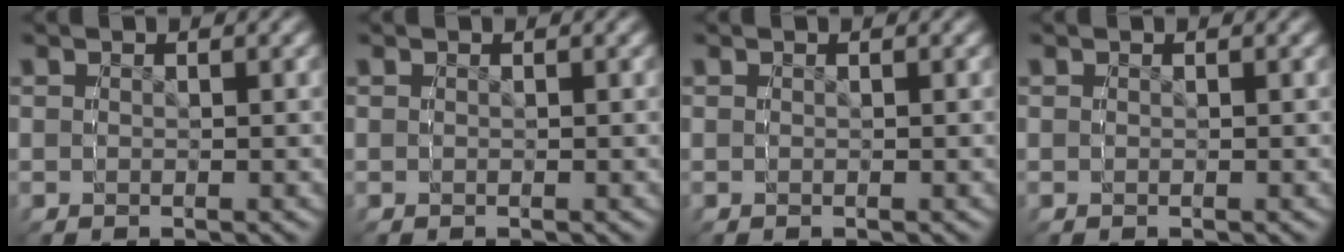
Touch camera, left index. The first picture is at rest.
{"total": 0.0}
{"total": 0.0}
{"total": 0.0}